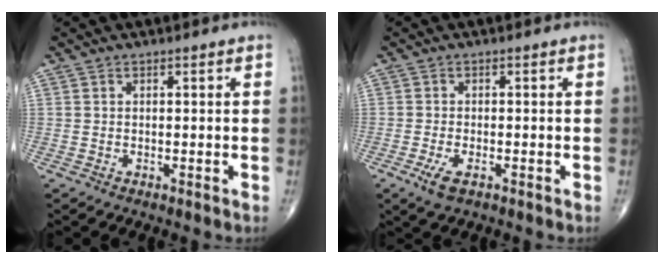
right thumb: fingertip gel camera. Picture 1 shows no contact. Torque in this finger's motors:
{"motor_torque": [0.39, -0.32, 0.13, 0.09, 0.04]}